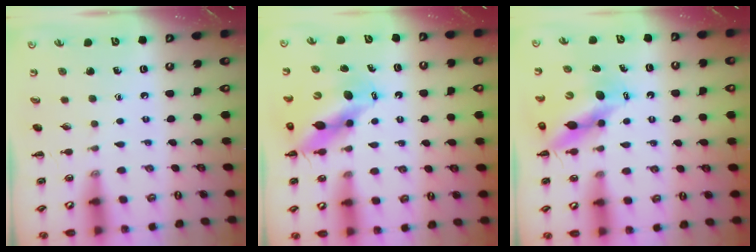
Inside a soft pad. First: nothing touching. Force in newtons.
{"total": 11.3, "press": 10.9, "slide": 2.9}
{"total": 11.1, "press": 10.7, "slide": 3.0}